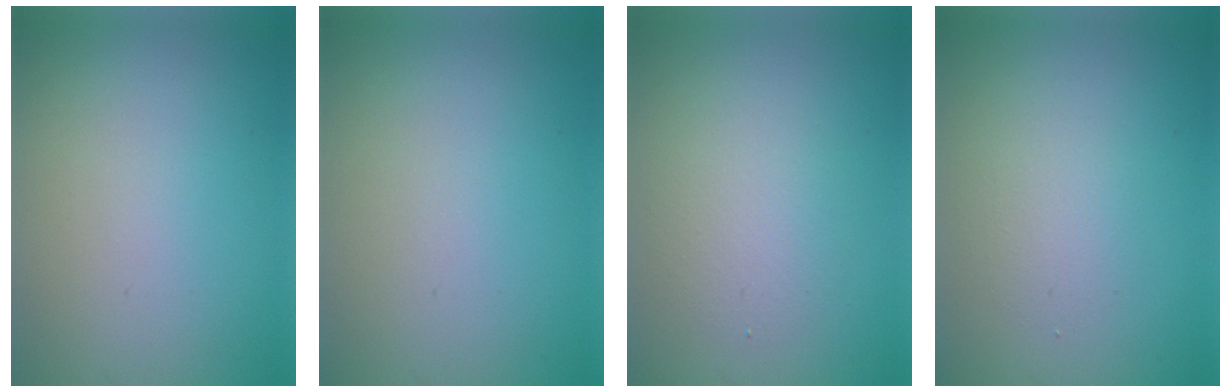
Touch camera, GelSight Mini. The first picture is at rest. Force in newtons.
{"total": 0.0}
{"total": 3.0, "press": 3.0, "slide": 0.2}
{"total": 1.8, "press": 1.8, "slide": 0.1}